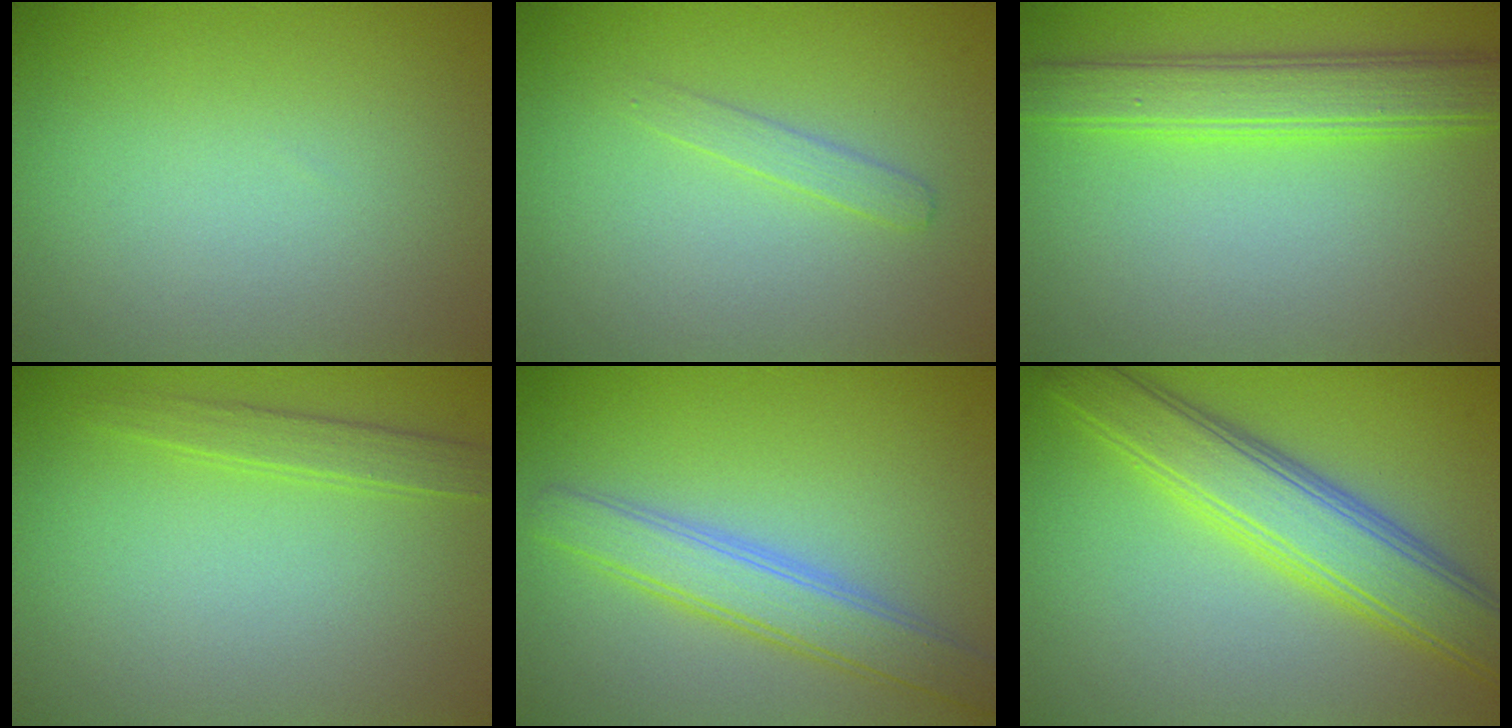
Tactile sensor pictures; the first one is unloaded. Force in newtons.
{"total": 1.2, "press": 1.2, "slide": 0.0}
{"total": 4.5, "press": 4.5, "slide": 0.2}
{"total": 1.5, "press": 1.5, "slide": 0.0}
{"total": 4.0, "press": 4.0, "slide": 0.4}
{"total": 6.3, "press": 6.3, "slide": 0.4}